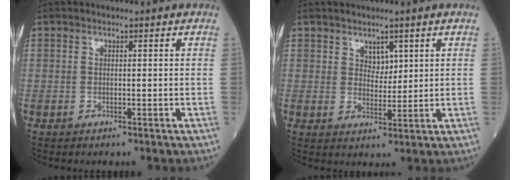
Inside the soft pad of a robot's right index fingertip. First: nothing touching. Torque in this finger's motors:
{"motor_torque": [-0.21, 0.04, -0.06, -0.01]}